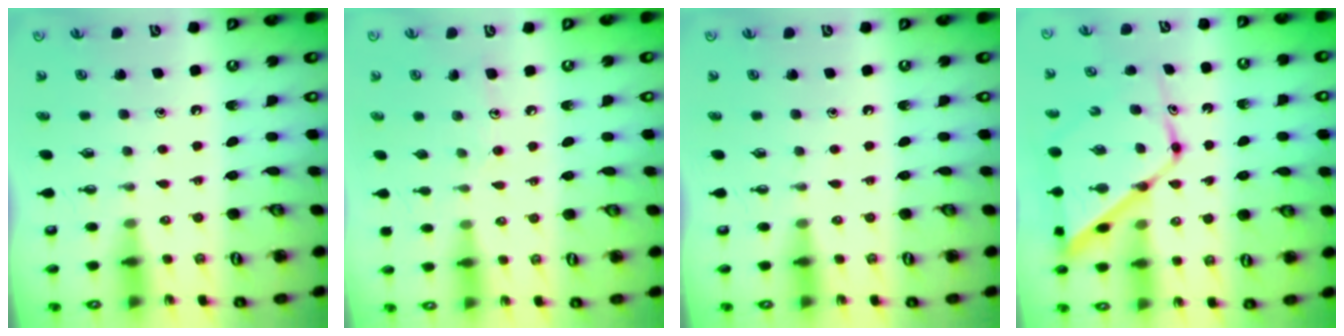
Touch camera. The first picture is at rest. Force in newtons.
{"total": 6.1, "press": 6.1, "slide": 0.3}
{"total": 0.0}
{"total": 14.0, "press": 13.9, "slide": 1.2}